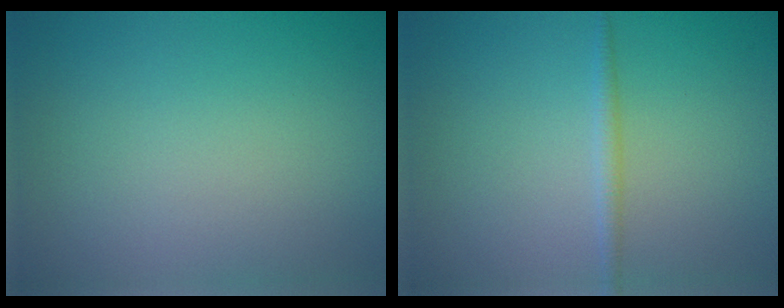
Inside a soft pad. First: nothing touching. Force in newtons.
{"total": 1.1, "press": 1.1, "slide": 0.1}